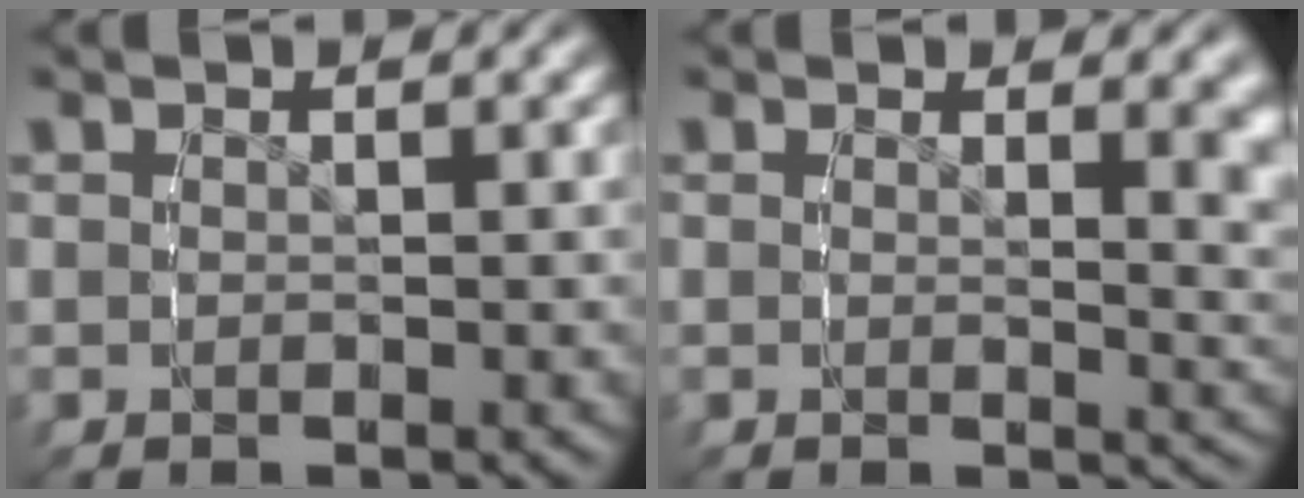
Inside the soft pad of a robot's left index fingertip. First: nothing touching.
{"total": 2.6, "force": [1.3, 0.2, 2.2], "torque": [-0.018, -0.014, 0.020]}